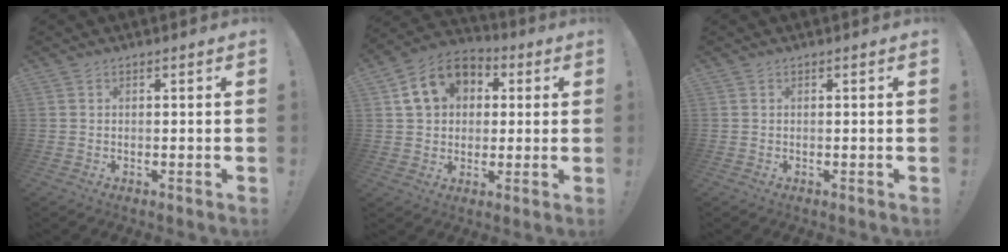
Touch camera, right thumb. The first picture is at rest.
{"total": 13.2, "force": [4.4, 10.4, 6.9], "torque": [-0.103, -0.001, 0.089]}
{"total": 0.0}